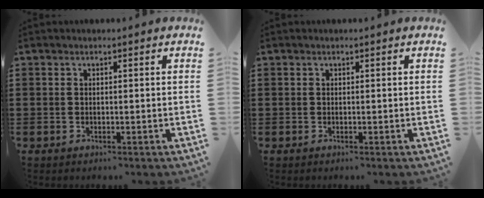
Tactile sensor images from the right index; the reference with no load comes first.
{"total": 0.0}